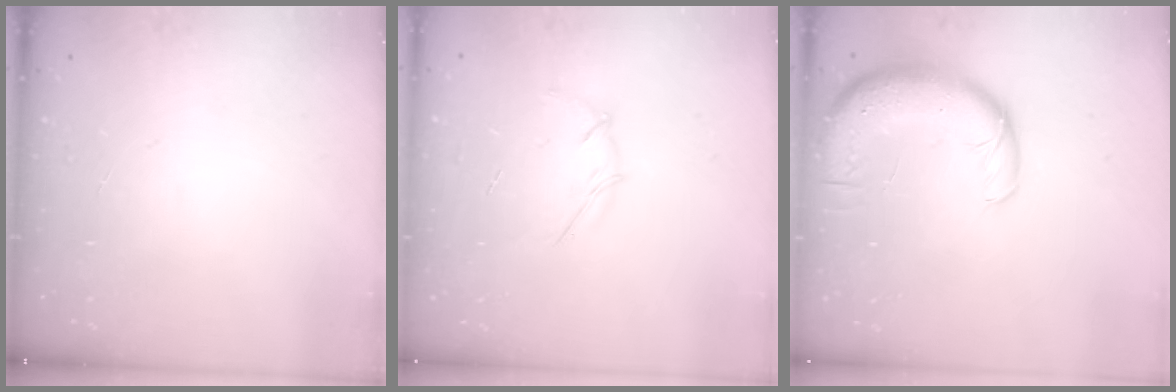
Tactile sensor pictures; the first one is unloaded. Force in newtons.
{"total": 3.4, "press": 3.3, "slide": 0.8}
{"total": 12.4, "press": 12.0, "slide": 3.1}